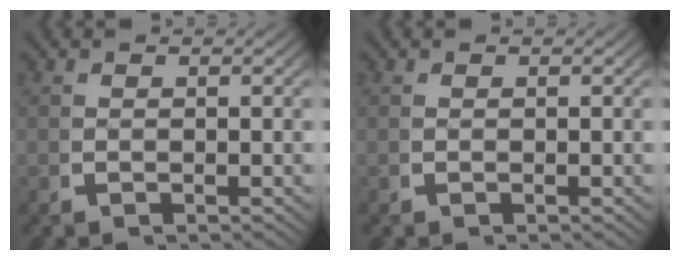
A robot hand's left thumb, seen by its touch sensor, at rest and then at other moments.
{"total": 0.0}